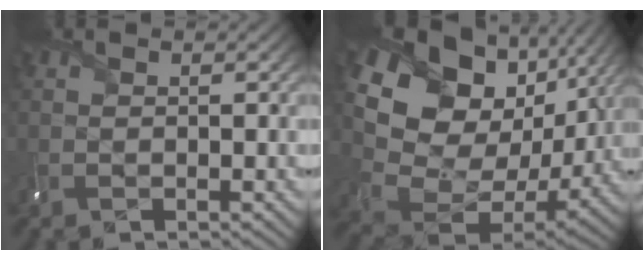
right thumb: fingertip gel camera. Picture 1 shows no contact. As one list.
[{"total": 16.8, "force": [6.7, 12.2, 9.4], "torque": [-0.214, 0.013, 0.134]}]